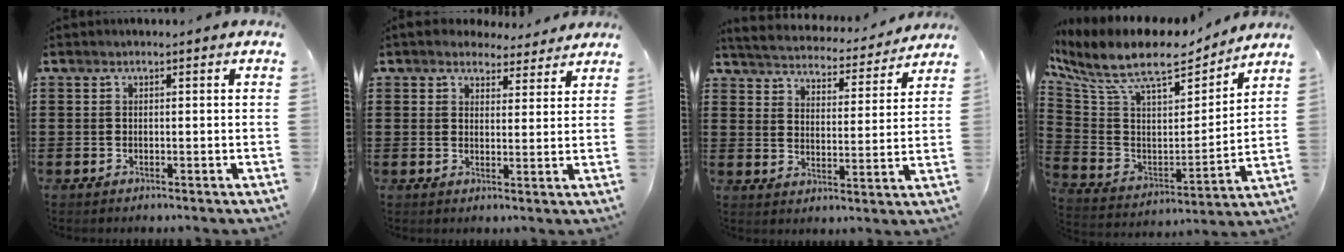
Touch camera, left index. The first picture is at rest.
{"total": 3.9, "force": [3.6, 1.3, 0.5], "torque": [-0.024, -0.008, 0.067]}
{"total": 4.5, "force": [4.5, 0.0, 0.4], "torque": [-0.033, -0.036, 0.074]}
{"total": 12.2, "force": [9.3, 3.8, 6.8], "torque": [-0.170, -0.052, 0.162]}